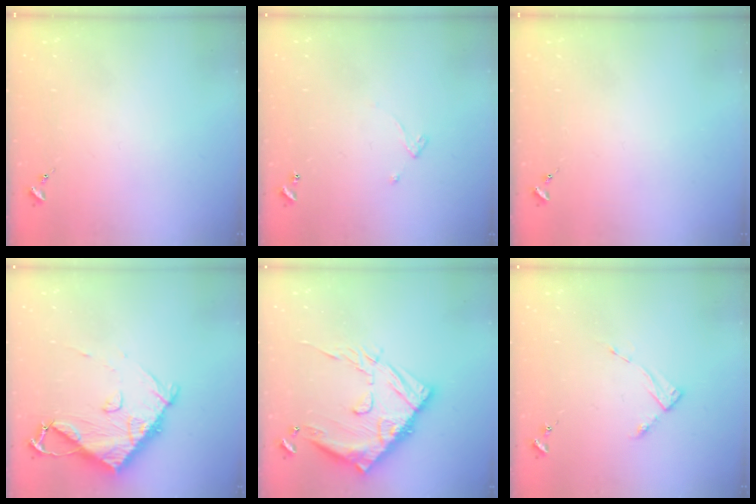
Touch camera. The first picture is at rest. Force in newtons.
{"total": 3.2, "press": 3.2, "slide": 0.4}
{"total": 0.0}
{"total": 10.9, "press": 10.8, "slide": 1.4}
{"total": 19.6, "press": 19.5, "slide": 2.0}
{"total": 2.8, "press": 2.8, "slide": 0.4}